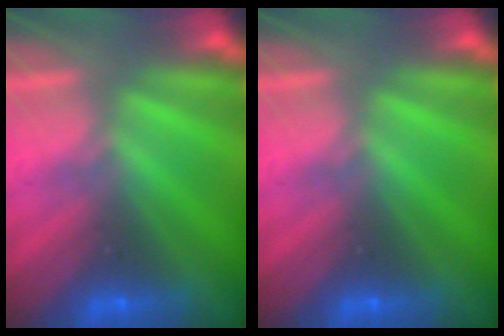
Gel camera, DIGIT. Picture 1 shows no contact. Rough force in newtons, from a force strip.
{"total": 0.0}